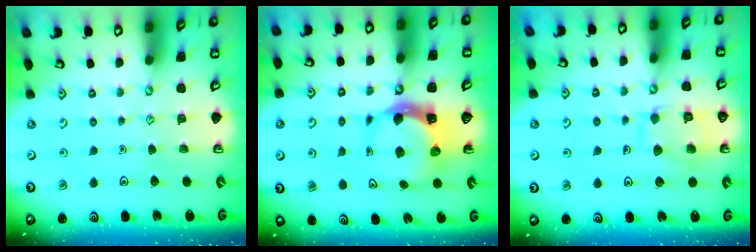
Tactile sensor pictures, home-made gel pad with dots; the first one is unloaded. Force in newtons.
{"total": 5.5, "press": 5.5, "slide": 0.9}
{"total": 10.1, "press": 10.1, "slide": 0.1}